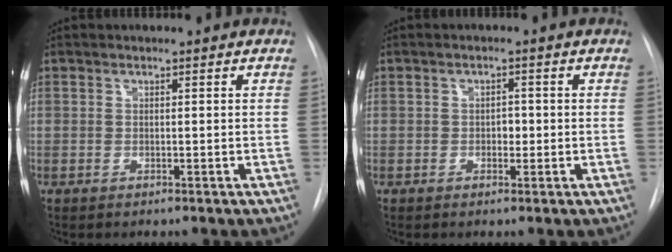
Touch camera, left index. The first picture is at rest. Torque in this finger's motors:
{"motor_torque": [0.07, 0.04, 0.03, 0.01]}